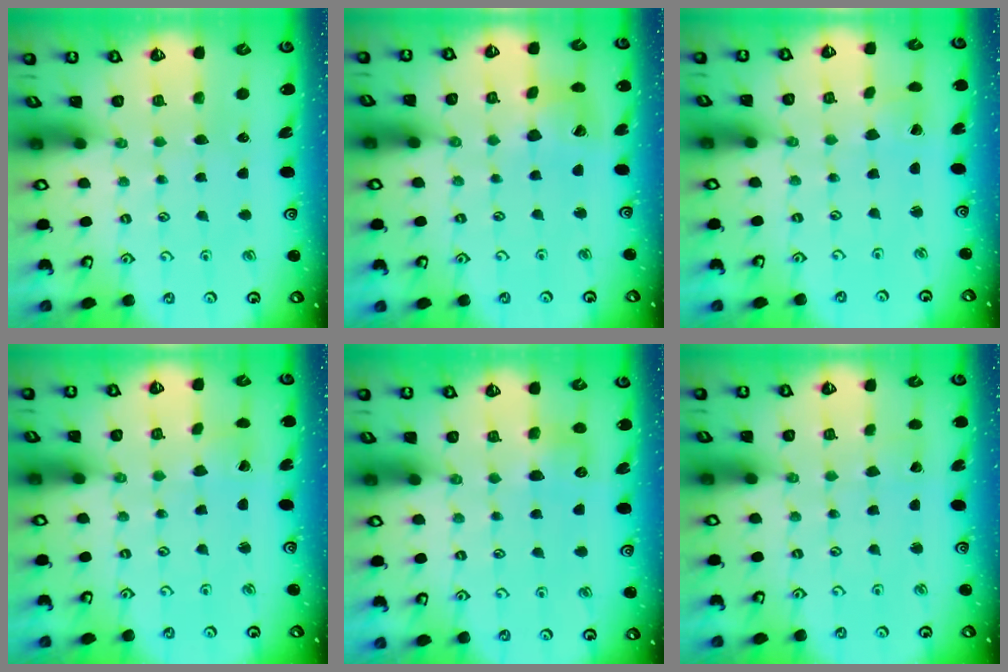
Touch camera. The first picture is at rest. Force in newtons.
{"total": 11.1, "press": 11.0, "slide": 1.4}
{"total": 1.5, "press": 1.5, "slide": 0.0}
{"total": 1.7, "press": 1.7, "slide": 0.0}
{"total": 6.3, "press": 6.3, "slide": 0.7}
{"total": 1.4, "press": 1.4, "slide": 0.1}